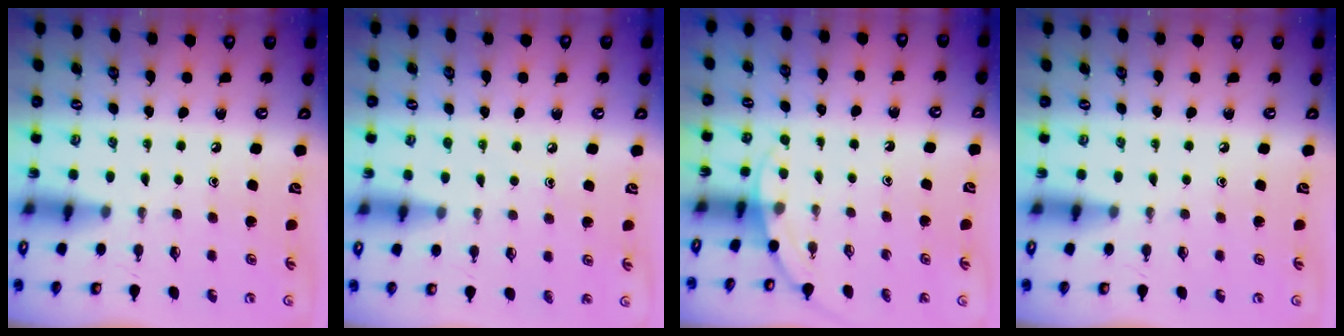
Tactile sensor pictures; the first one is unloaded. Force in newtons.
{"total": 4.4, "press": 4.3, "slide": 0.5}
{"total": 4.0, "press": 4.0, "slide": 0.3}
{"total": 0.0}